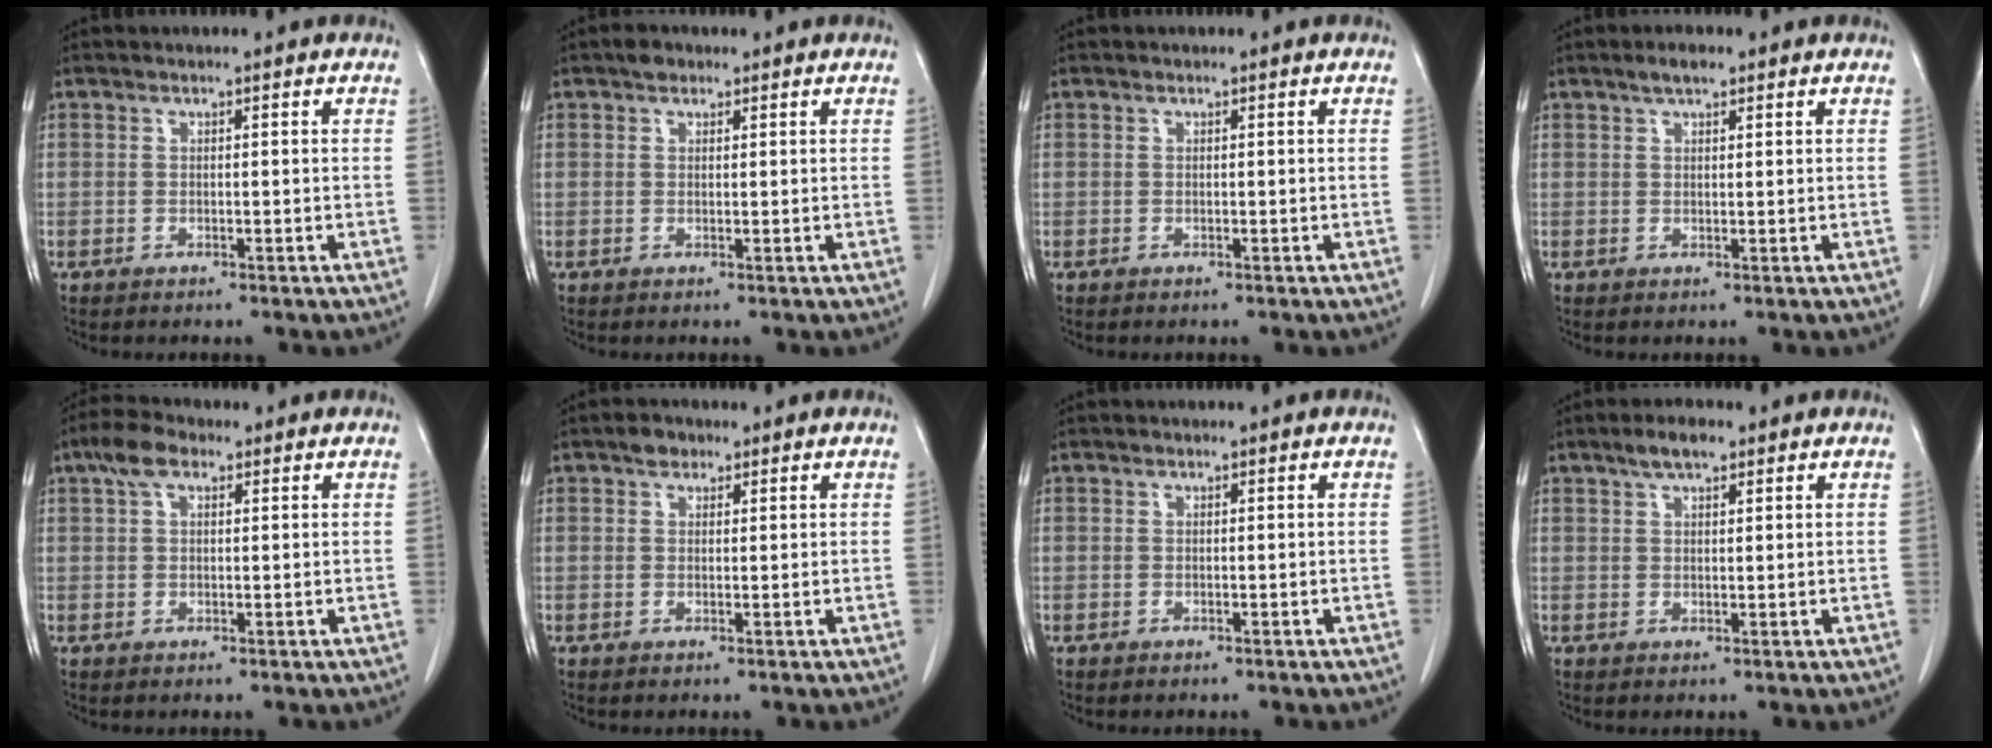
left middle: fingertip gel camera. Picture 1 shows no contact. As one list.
[{"total": 1.6, "force": [1.1, 0.9, 0.6], "torque": [-0.012, 0.006, 0.016]}, {"total": 0.0}, {"total": 2.2, "force": [1.6, 0.7, 1.3], "torque": [-0.027, 0.006, 0.028]}, {"total": 4.4, "force": [2.4, 2.1, 3.1], "torque": [-0.066, 0.019, 0.045]}, {"total": 1.9, "force": [1.2, 1.2, 0.6], "torque": [-0.011, 0.004, 0.019]}, {"total": 0.0}, {"total": 3.4, "force": [2.3, 1.1, 2.1], "torque": [-0.043, 0.007, 0.042]}]